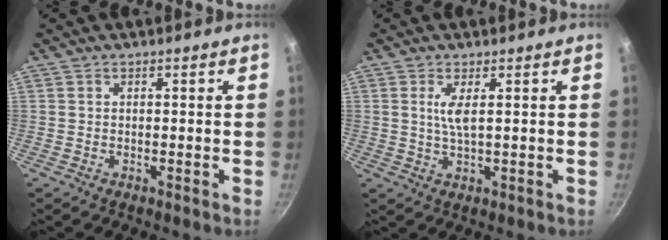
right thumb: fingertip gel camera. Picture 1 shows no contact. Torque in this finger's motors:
{"motor_torque": [0.18, 0.31, 0.63, 0.32, 0.07]}